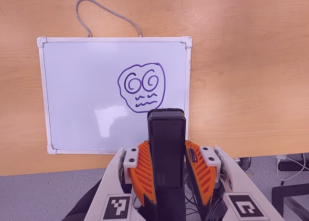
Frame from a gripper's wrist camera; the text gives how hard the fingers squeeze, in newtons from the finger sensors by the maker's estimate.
{"total": 4.9, "left": 3.6, "right": 6.2}